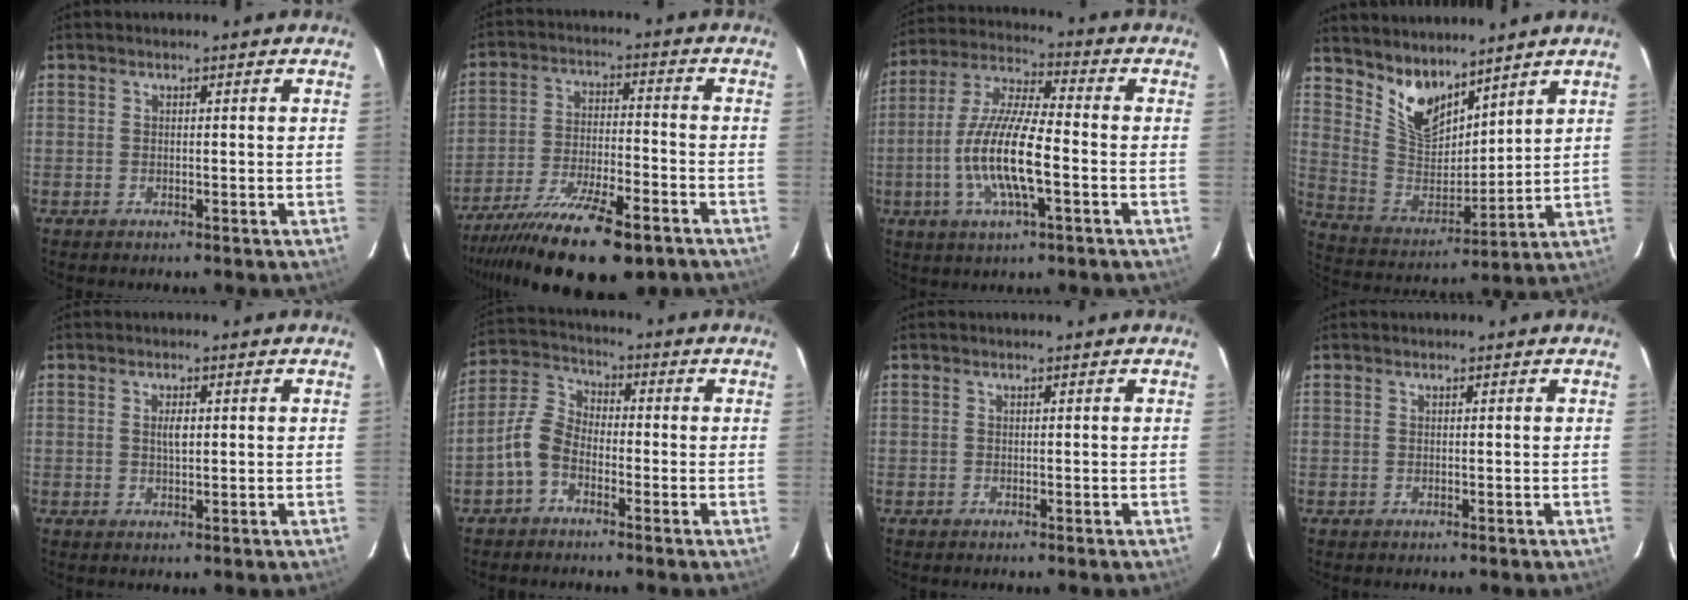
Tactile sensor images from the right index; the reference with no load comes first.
{"total": 20.0, "force": [-14.6, 5.7, 12.3], "torque": [-0.239, -0.046, -0.236]}
{"total": 14.2, "force": [-3.7, 3.0, 13.4], "torque": [-0.274, -0.004, -0.074]}
{"total": 11.3, "force": [8.7, 5.4, 4.8], "torque": [-0.098, -0.003, 0.179]}
{"total": 2.1, "force": [0.3, 0.9, 1.9], "torque": [-0.034, 0.002, 0.007]}
{"total": 6.5, "force": [-3.3, 4.1, 3.8], "torque": [-0.086, 0.020, -0.075]}
{"total": 0.0}
{"total": 0.0}